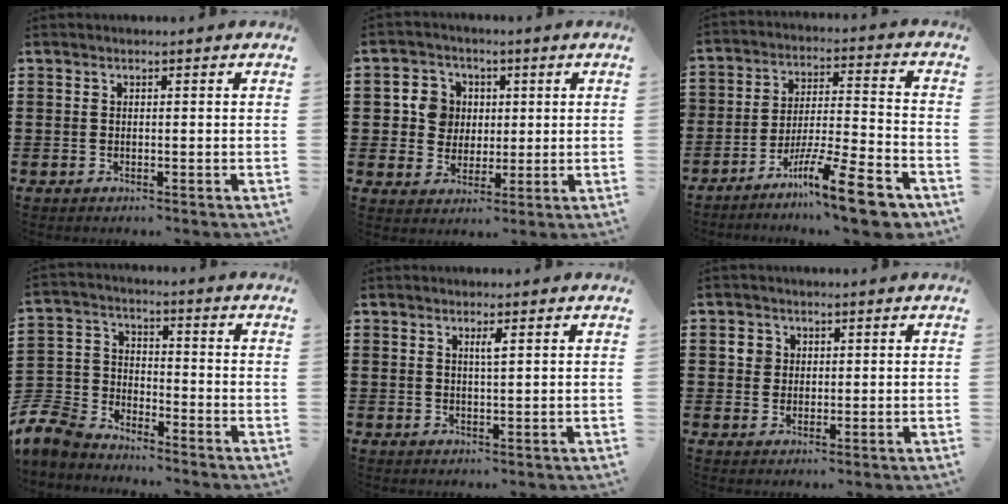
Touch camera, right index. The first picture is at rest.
{"total": 6.0, "force": [0.8, 5.6, 2.0], "torque": [-0.056, 0.016, 0.011]}
{"total": 13.2, "force": [-9.9, 1.6, 8.5], "torque": [-0.123, 0.035, -0.174]}
{"total": 7.2, "force": [-6.6, 2.6, 1.2], "torque": [-0.058, 0.001, -0.141]}
{"total": 1.5, "force": [0.6, 0.1, 1.4], "torque": [-0.028, 0.000, 0.010]}
{"total": 2.3, "force": [0.6, 2.1, 0.7], "torque": [-0.021, 0.010, 0.010]}